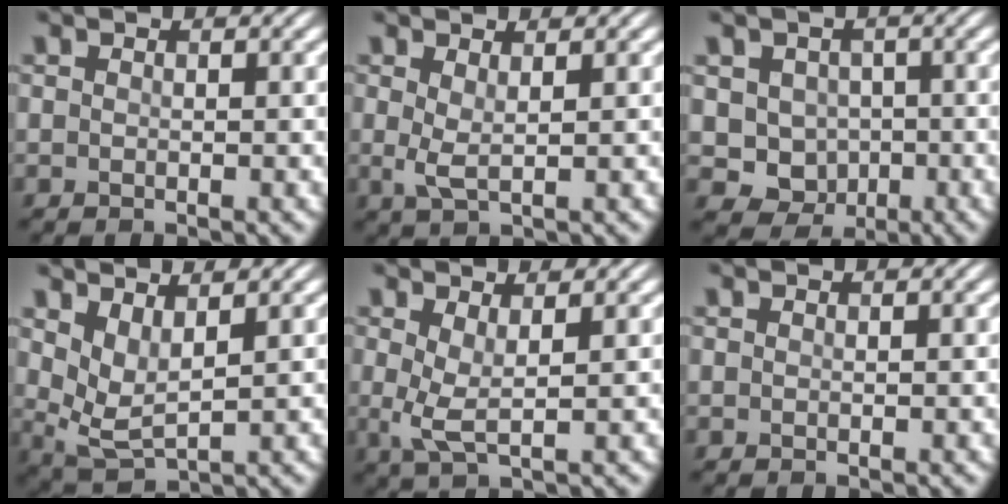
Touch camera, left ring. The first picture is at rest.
{"total": 1.8, "force": [0.6, 0.5, 1.7], "torque": [-0.038, -0.004, 0.012]}
{"total": 4.5, "force": [-0.3, 4.1, 1.9], "torque": [-0.018, -0.008, -0.015]}
{"total": 3.1, "force": [1.6, 1.3, 2.3], "torque": [-0.056, -0.013, 0.038]}
{"total": 2.6, "force": [0.6, 0.7, 2.4], "torque": [-0.054, -0.005, 0.012]}
{"total": 0.0}